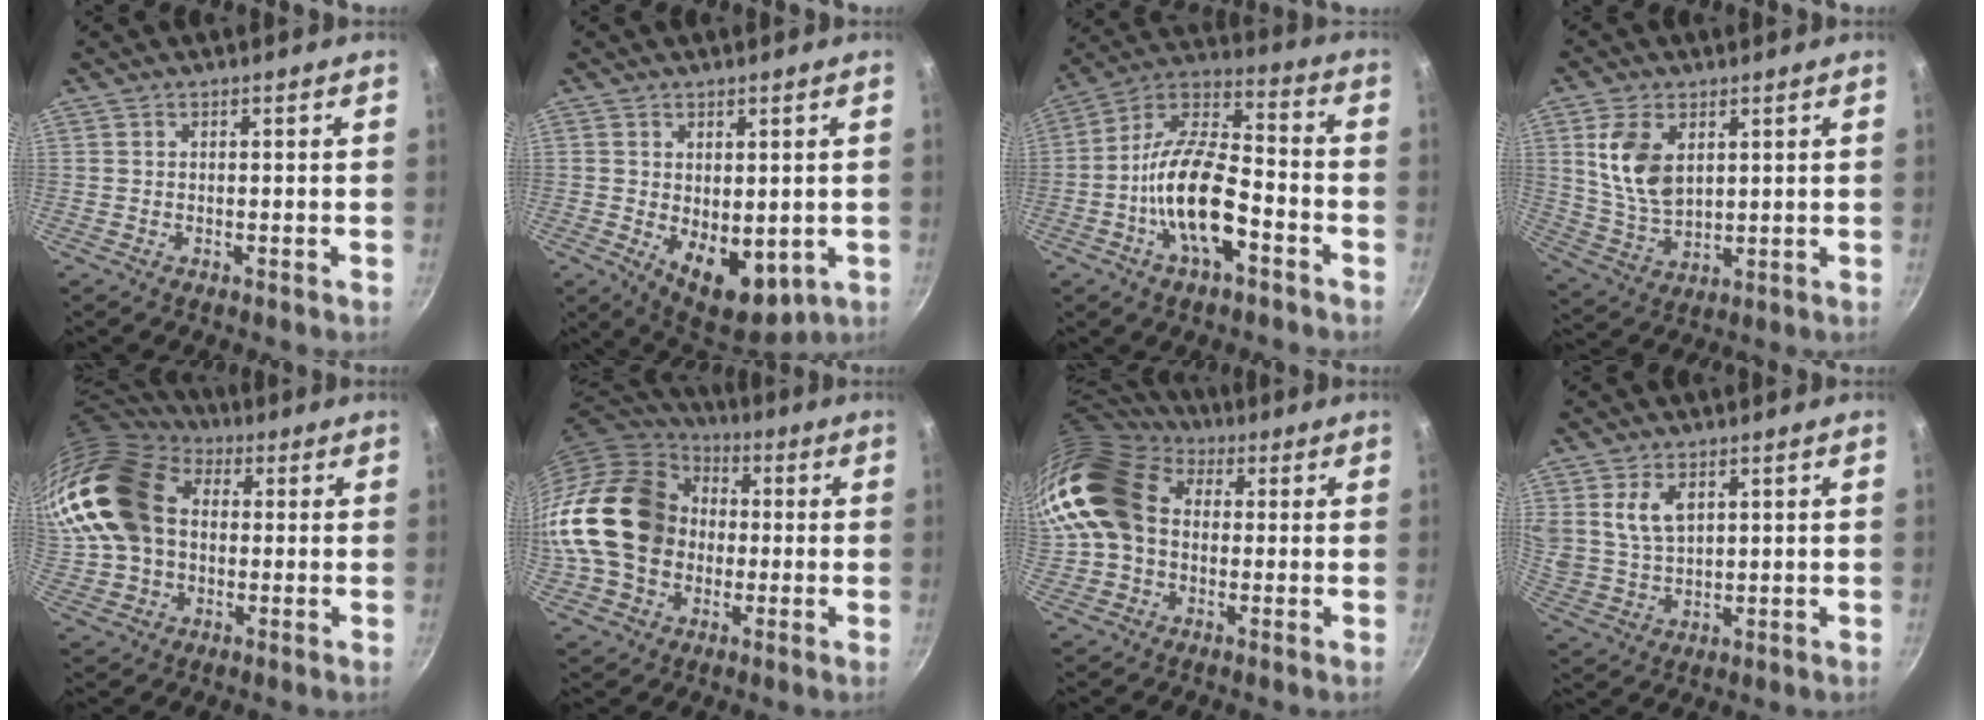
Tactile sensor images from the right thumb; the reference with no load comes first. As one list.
[{"total": 10.6, "force": [-1.2, 6.4, 8.3], "torque": [-0.097, -0.020, -0.002]}, {"total": 17.0, "force": [-6.1, 7.6, 14.0], "torque": [-0.238, 0.045, -0.124]}, {"total": 10.6, "force": [3.3, 6.5, 7.8], "torque": [-0.140, -0.024, 0.072]}, {"total": 21.4, "force": [3.0, 16.0, 13.9], "torque": [-0.279, 0.038, 0.050]}, {"total": 22.7, "force": [0.0, 18.1, 13.6], "torque": [-0.242, 0.043, 0.002]}, {"total": 17.2, "force": [1.8, 13.3, 10.7], "torque": [-0.195, 0.035, 0.023]}, {"total": 7.2, "force": [2.9, 4.5, 4.8], "torque": [-0.079, -0.017, 0.063]}]